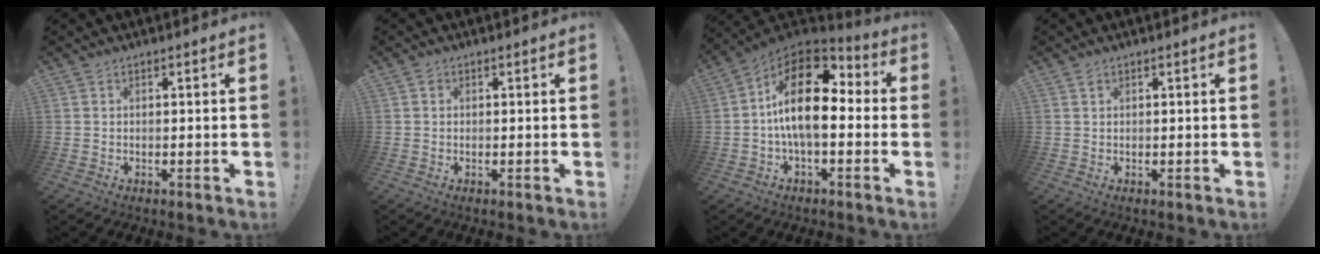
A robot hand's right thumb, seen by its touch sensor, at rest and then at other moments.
{"total": 0.7, "force": [0.2, 0.6, 0.0], "torque": [0.007, -0.001, 0.002]}
{"total": 18.9, "force": [2.4, 9.0, 16.4], "torque": [-0.293, -0.005, 0.041]}
{"total": 0.8, "force": [0.6, 0.5, 0.2], "torque": [0.002, -0.001, 0.010]}